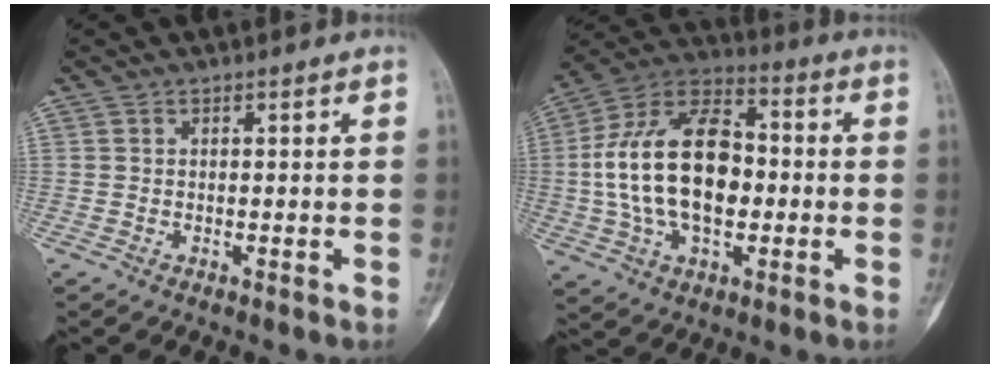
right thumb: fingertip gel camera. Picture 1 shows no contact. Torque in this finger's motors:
{"motor_torque": [2.18, 2.44, 1.19, -0.93, 0.67]}